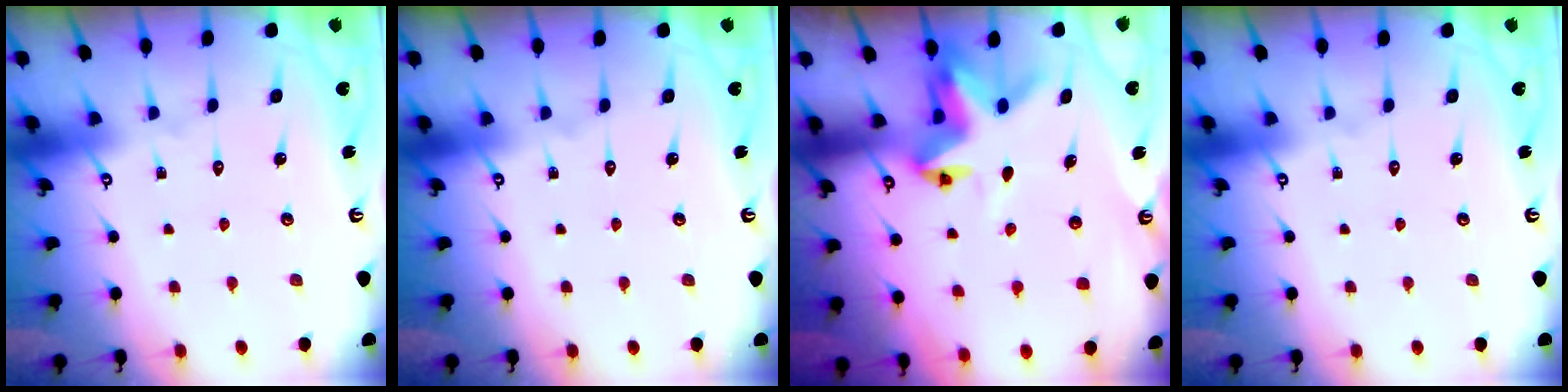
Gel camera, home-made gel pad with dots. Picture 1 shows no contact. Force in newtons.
{"total": 0.0}
{"total": 4.8, "press": 4.8, "slide": 0.5}
{"total": 0.0}